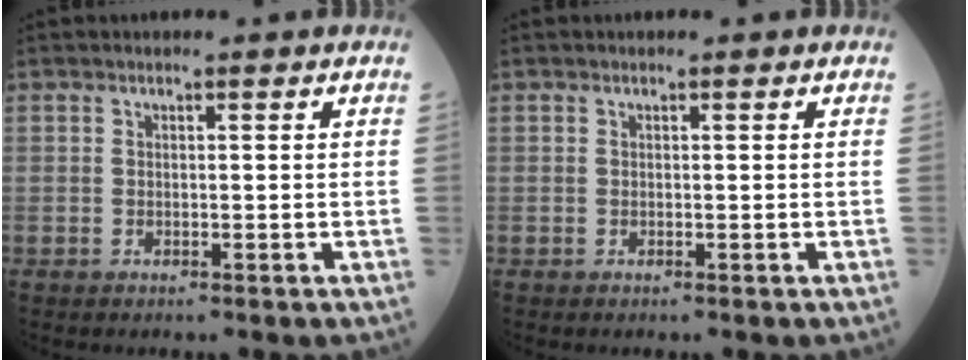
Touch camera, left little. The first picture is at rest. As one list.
[{"total": 0.0}]